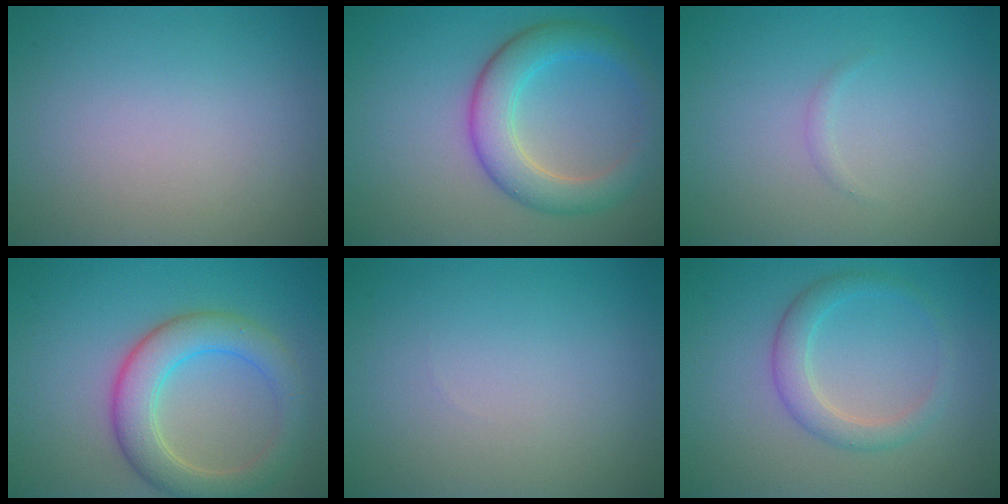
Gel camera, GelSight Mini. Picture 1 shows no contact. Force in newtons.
{"total": 5.3, "press": 5.3, "slide": 0.1}
{"total": 0.6, "press": 0.6, "slide": 0.1}
{"total": 5.5, "press": 5.5, "slide": 0.2}
{"total": 0.0}
{"total": 2.6, "press": 2.6, "slide": 0.1}